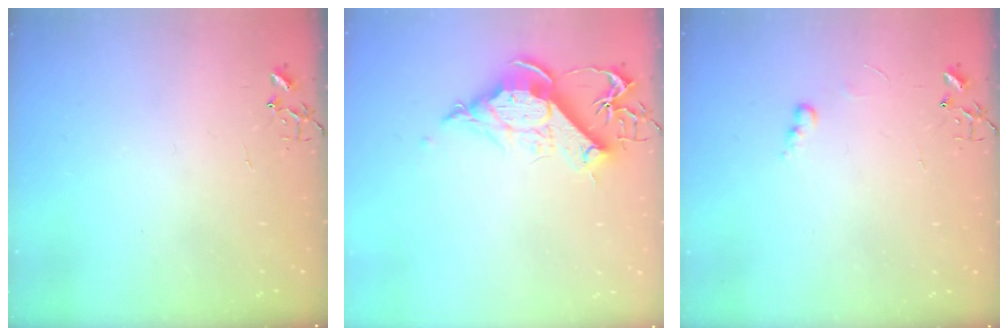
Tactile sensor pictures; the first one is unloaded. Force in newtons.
{"total": 12.9, "press": 12.8, "slide": 1.5}
{"total": 5.6, "press": 5.6, "slide": 0.7}